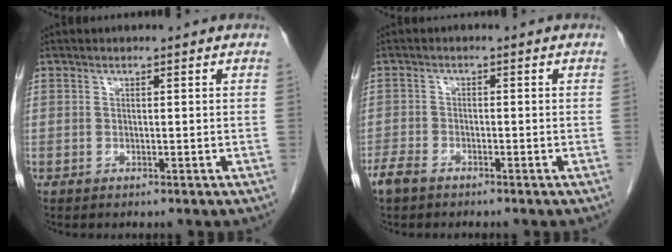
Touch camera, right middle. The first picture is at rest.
{"total": 3.1, "force": [-2.4, 1.2, 1.5], "torque": [-0.033, -0.002, -0.043]}